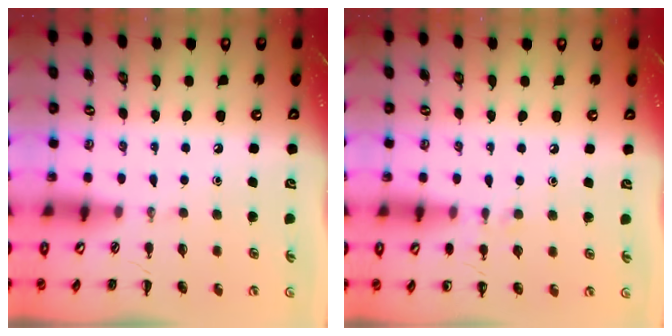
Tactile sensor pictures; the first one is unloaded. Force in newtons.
{"total": 4.5, "press": 4.3, "slide": 1.6}